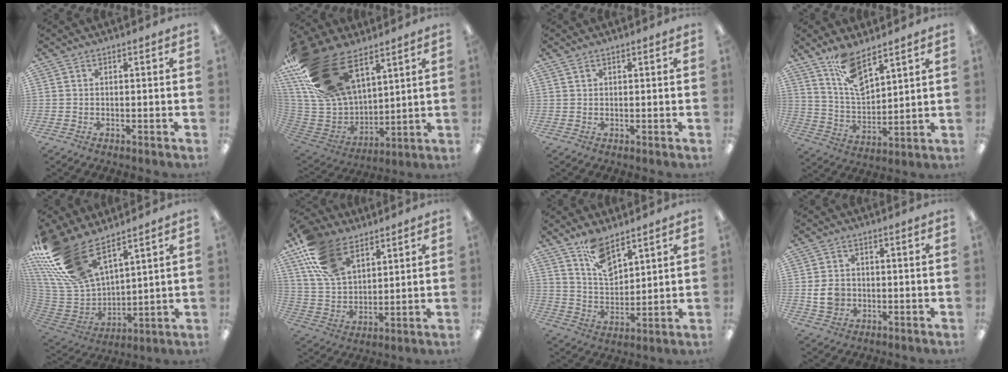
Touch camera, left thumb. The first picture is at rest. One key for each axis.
{"total": 29.4, "fx": 15.9, "fy": 16.3, "fz": 18.6, "tx": -0.374, "ty": -0.074, "tz": 0.299}
{"total": 1.1, "fx": 0.7, "fy": 0.7, "fz": 0.5, "tx": -0.012, "ty": 0.002, "tz": 0.013}
{"total": 10.7, "fx": 8.4, "fy": 3.7, "fz": 5.7, "tx": -0.111, "ty": -0.044, "tz": 0.152}
{"total": 22.0, "fx": 15.5, "fy": 10.1, "fz": 12.0, "tx": -0.275, "ty": -0.083, "tz": 0.288}
{"total": 17.8, "fx": 10.5, "fy": 10.4, "fz": 10.0, "tx": -0.208, "ty": -0.027, "tz": 0.201}
{"total": 9.9, "fx": 7.7, "fy": 4.1, "fz": 4.7, "tx": -0.082, "ty": -0.043, "tz": 0.139}
{"total": 5.5, "fx": -0.4, "fy": 4.6, "fz": 3.0, "tx": -0.061, "ty": 0.004, "tz": -0.008}